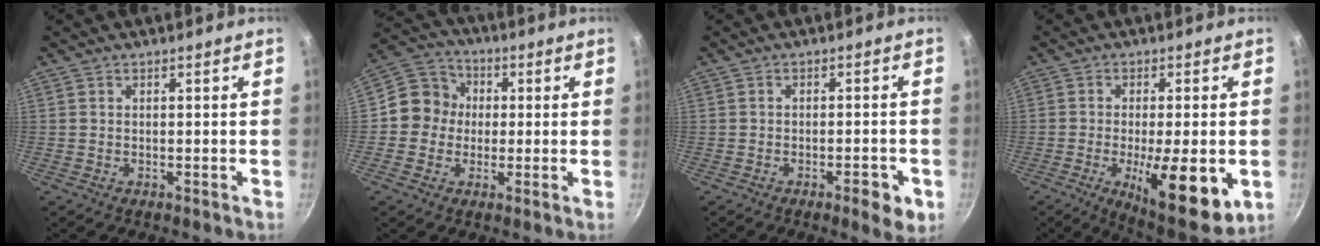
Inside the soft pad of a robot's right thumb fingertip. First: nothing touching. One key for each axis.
{"total": 9.8, "fx": -0.1, "fy": 9.1, "fz": 3.8, "tx": -0.040, "ty": 0.029, "tz": -0.015}
{"total": 4.9, "fx": -2.3, "fy": 1.5, "fz": 4.0, "tx": -0.048, "ty": 0.006, "tz": -0.029}
{"total": 15.2, "fx": -4.0, "fy": 4.9, "fz": 13.8, "tx": -0.193, "ty": -0.020, "tz": -0.046}